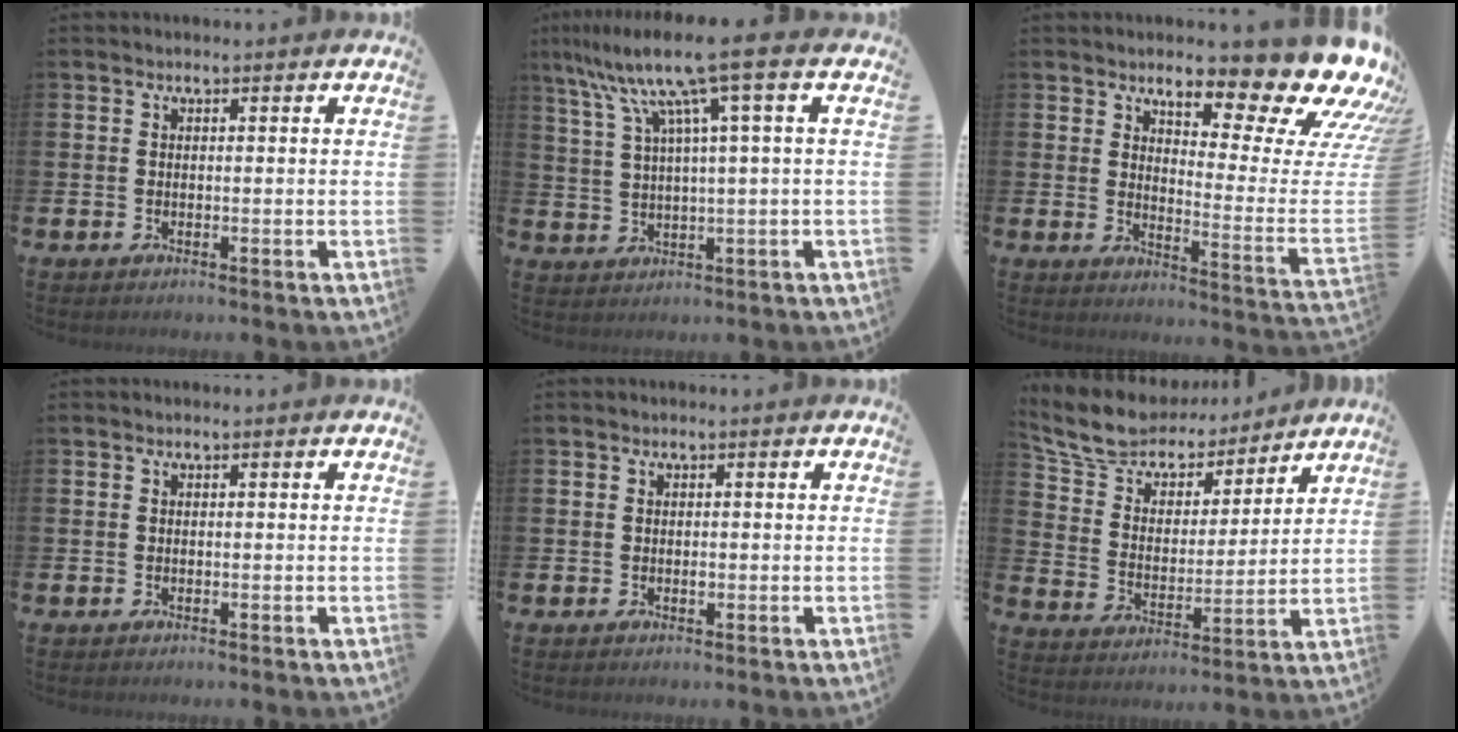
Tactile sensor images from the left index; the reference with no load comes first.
{"total": 10.6, "force": [5.6, 0.3, 9.0], "torque": [-0.207, -0.018, 0.086]}
{"total": 13.0, "force": [10.3, 3.6, 6.9], "torque": [-0.098, -0.098, 0.163]}
{"total": 0.0}
{"total": 0.7, "force": [0.0, 0.4, 0.5], "torque": [-0.004, -0.002, -0.002]}
{"total": 9.3, "force": [8.6, 3.3, 1.8], "torque": [-0.081, -0.057, 0.154]}